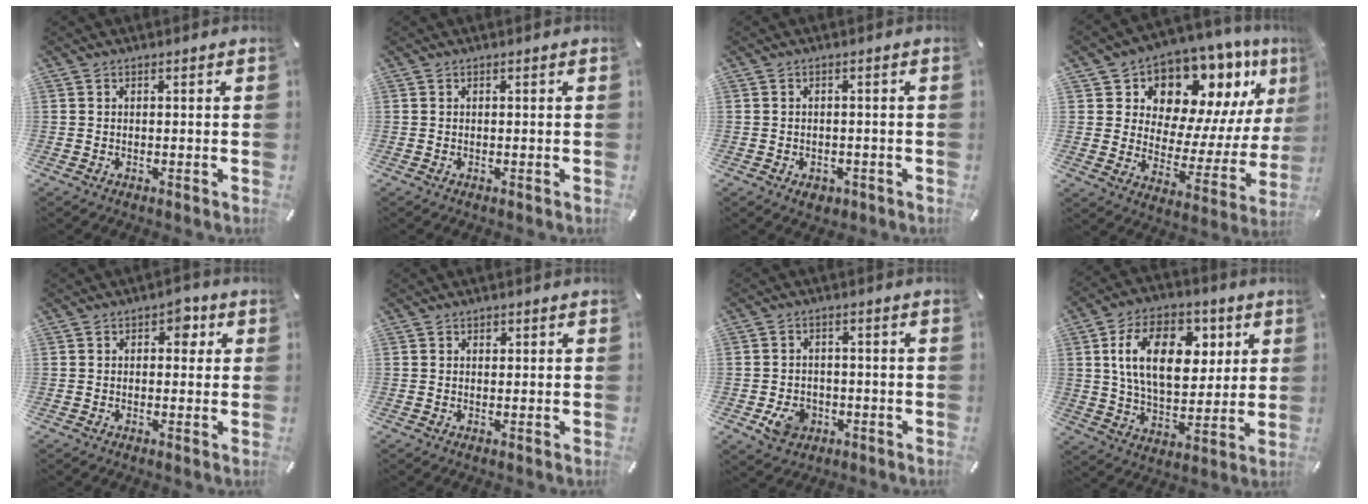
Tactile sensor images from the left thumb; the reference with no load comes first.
{"total": 0.0}
{"total": 2.6, "force": [-1.3, 1.9, 1.2], "torque": [-0.021, 0.005, -0.022]}
{"total": 12.1, "force": [9.5, 7.1, 2.6], "torque": [-0.034, -0.115, 0.163]}
{"total": 3.6, "force": [1.0, 2.5, 2.5], "torque": [-0.022, -0.004, 0.007]}
{"total": 0.7, "force": [0.3, 0.6, 0.2], "torque": [0.005, -0.001, 0.004]}
{"total": 6.5, "force": [-2.1, 5.4, 3.0], "torque": [-0.051, 0.005, -0.038]}
{"total": 18.2, "force": [5.5, 11.7, 12.9], "torque": [-0.217, 0.004, 0.093]}